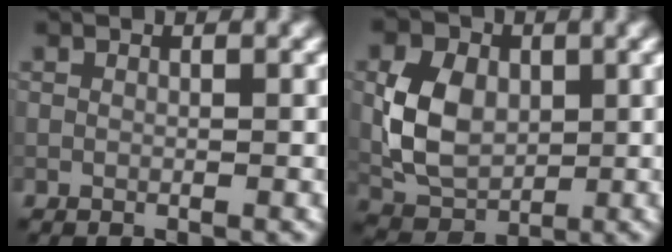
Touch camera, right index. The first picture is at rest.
{"total": 6.0, "force": [0.5, 4.4, 4.0], "torque": [-0.078, -0.001, 0.007]}